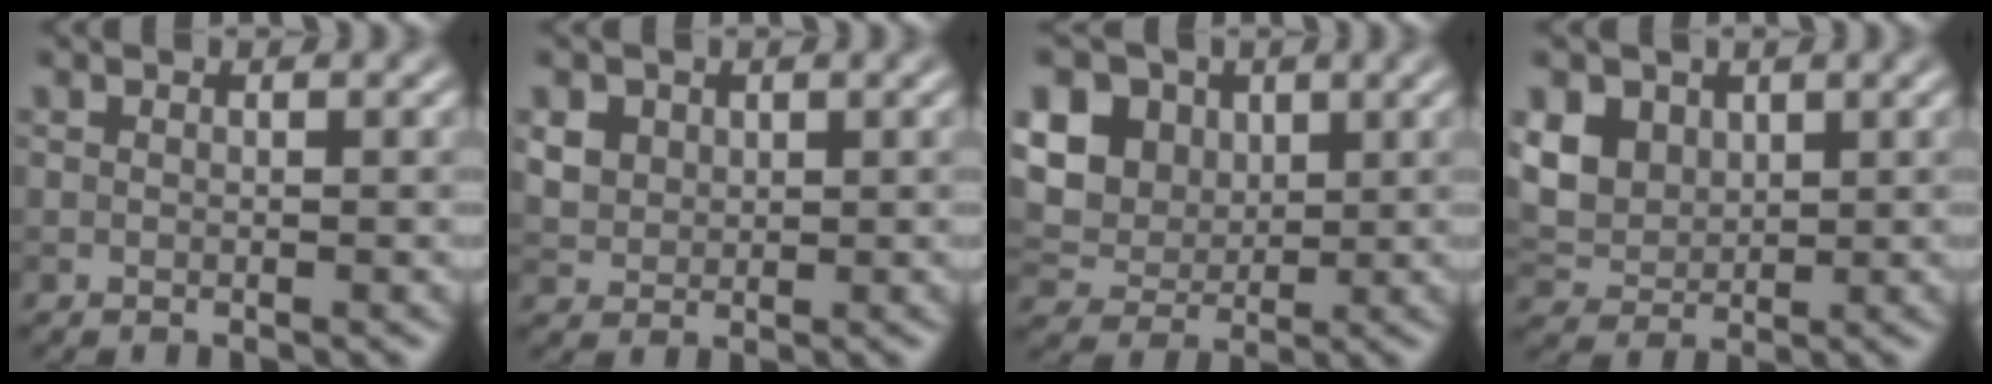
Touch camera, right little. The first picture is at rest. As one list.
[{"total": 3.3, "force": [1.5, 2.6, 1.5], "torque": [-0.049, 0.003, 0.042]}, {"total": 10.4, "force": [3.8, 8.3, 5.0], "torque": [-0.121, 0.022, 0.066]}, {"total": 5.3, "force": [2.1, 4.0, 2.8], "torque": [-0.084, 0.007, 0.046]}]